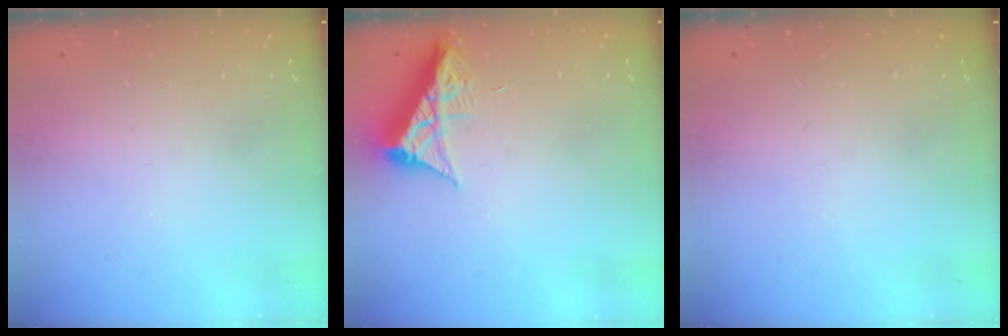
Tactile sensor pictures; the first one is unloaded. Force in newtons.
{"total": 8.2, "press": 8.2, "slide": 0.3}
{"total": 0.0}